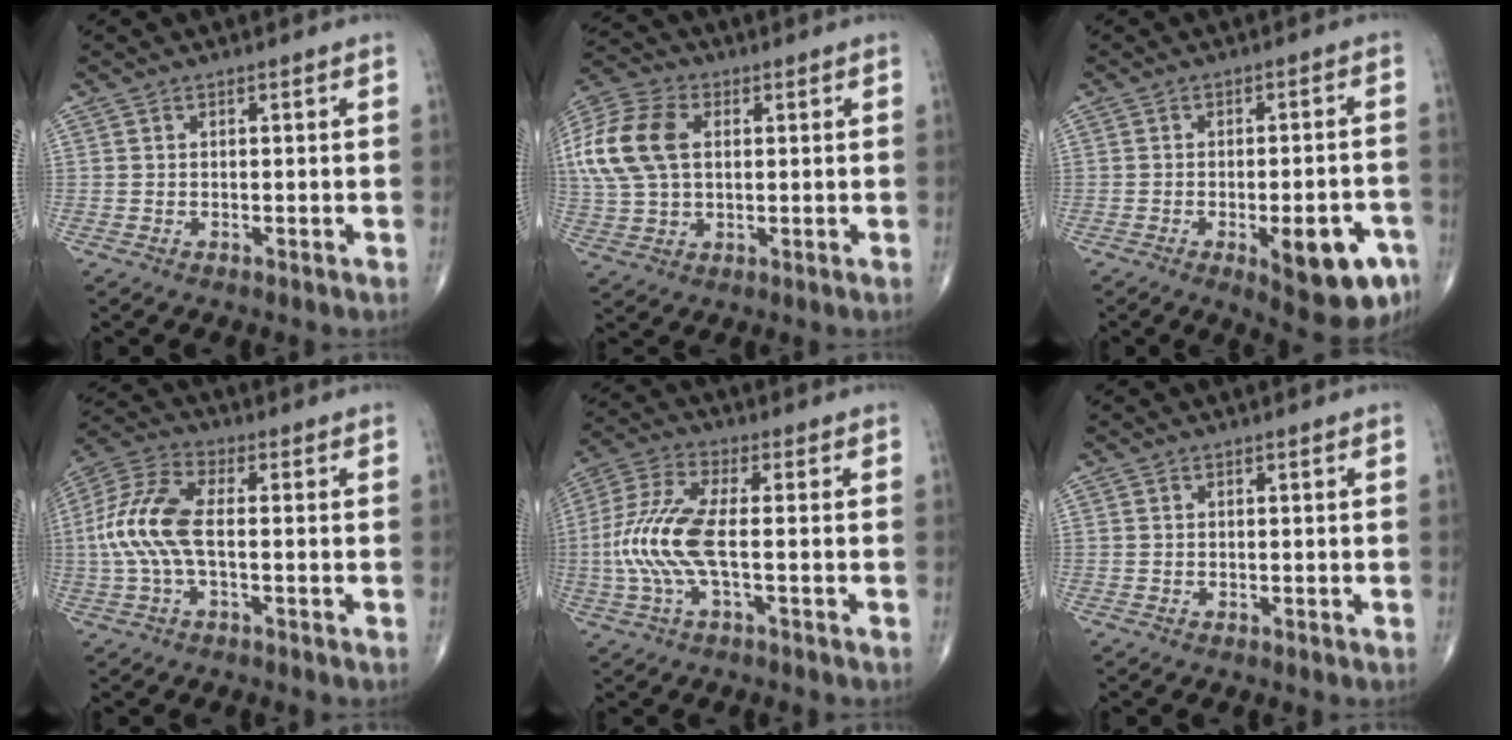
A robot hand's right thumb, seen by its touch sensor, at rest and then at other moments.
{"total": 17.0, "force": [3.3, 11.2, 12.3], "torque": [-0.289, 0.015, 0.060]}
{"total": 12.7, "force": [-5.4, 4.4, 10.6], "torque": [-0.119, 0.017, -0.059]}
{"total": 11.2, "force": [-0.7, 4.8, 10.1], "torque": [-0.242, 0.026, -0.018]}
{"total": 11.0, "force": [-1.3, 3.2, 10.4], "torque": [-0.258, 0.022, -0.031]}
{"total": 0.0}